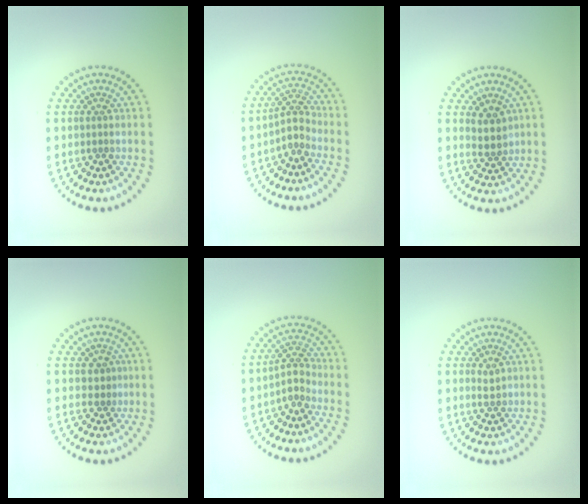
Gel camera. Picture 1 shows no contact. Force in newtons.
{"total": 2.1, "press": 1.6, "slide": 1.4}
{"total": 2.2, "press": 1.9, "slide": 1.2}
{"total": 1.4, "press": 1.1, "slide": 0.8}
{"total": 2.1, "press": 1.7, "slide": 1.3}
{"total": 1.1, "press": 1.1, "slide": 0.3}